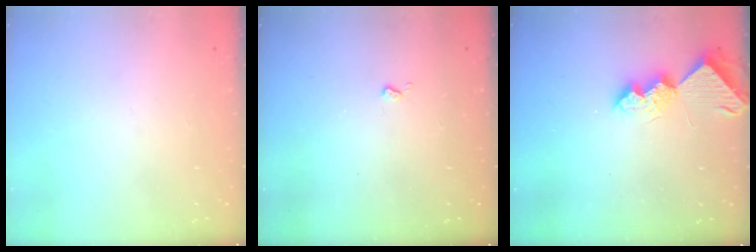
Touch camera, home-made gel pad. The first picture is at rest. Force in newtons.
{"total": 2.5, "press": 2.4, "slide": 0.5}
{"total": 8.7, "press": 8.7, "slide": 0.4}